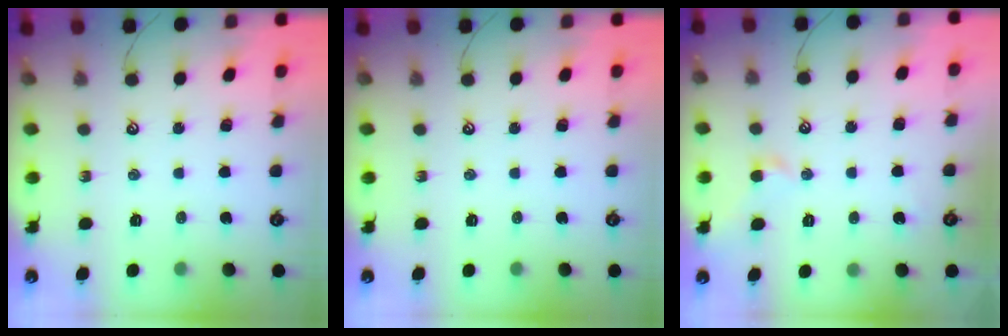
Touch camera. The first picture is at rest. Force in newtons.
{"total": 0.0}
{"total": 0.0}